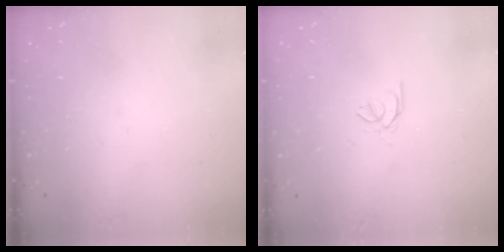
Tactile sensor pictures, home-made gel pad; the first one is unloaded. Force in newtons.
{"total": 0.6, "press": 0.4, "slide": 0.3}